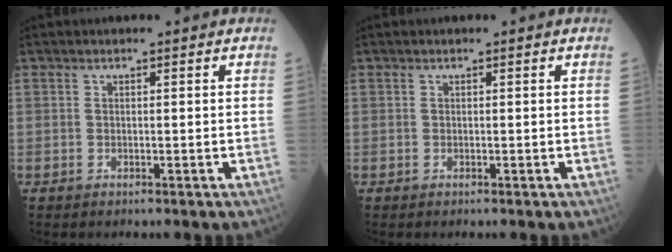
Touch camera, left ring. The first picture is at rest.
{"total": 0.0}